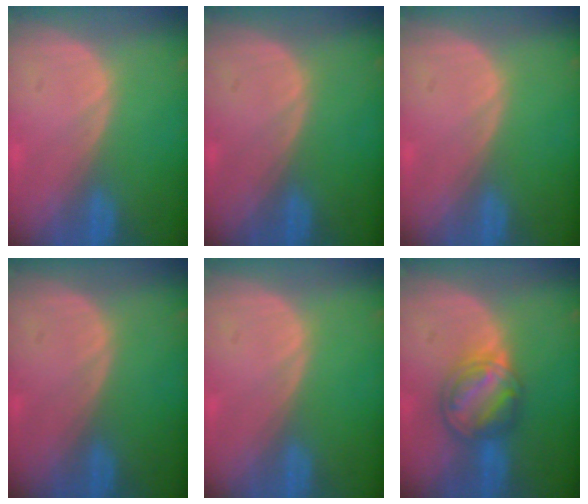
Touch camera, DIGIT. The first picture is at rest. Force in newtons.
{"total": 0.0}
{"total": 0.0}
{"total": 0.0}
{"total": 0.0}
{"total": 6.9, "press": 6.3, "slide": 2.8}